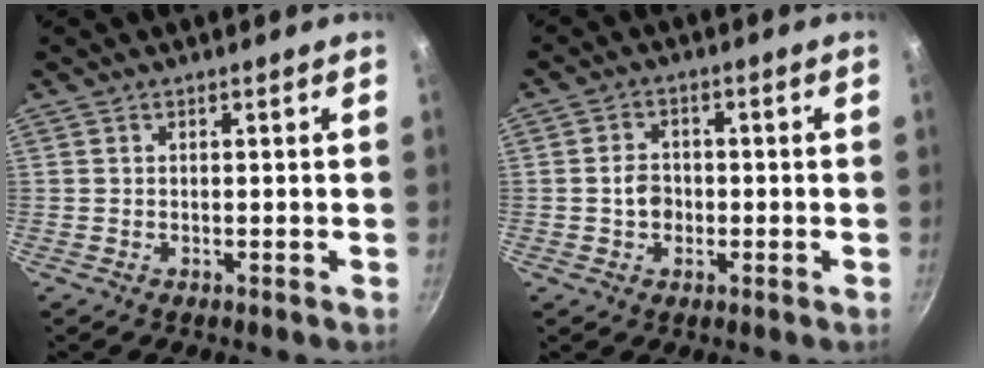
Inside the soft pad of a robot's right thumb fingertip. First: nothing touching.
{"total": 4.1, "force": [-0.7, 3.4, 2.2], "torque": [-0.016, 0.013, -0.013]}